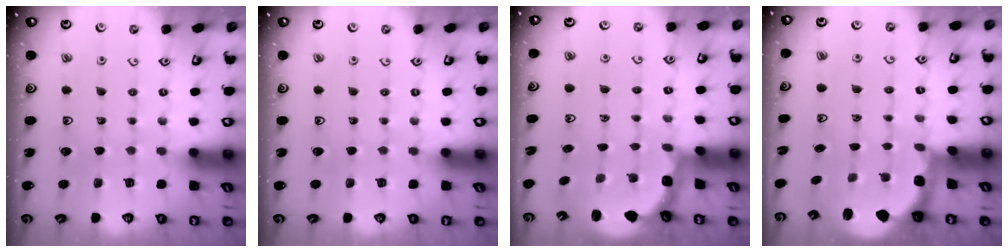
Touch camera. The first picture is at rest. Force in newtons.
{"total": 0.0}
{"total": 3.0, "press": 2.0, "slide": 2.2}
{"total": 2.5, "press": 1.2, "slide": 2.1}